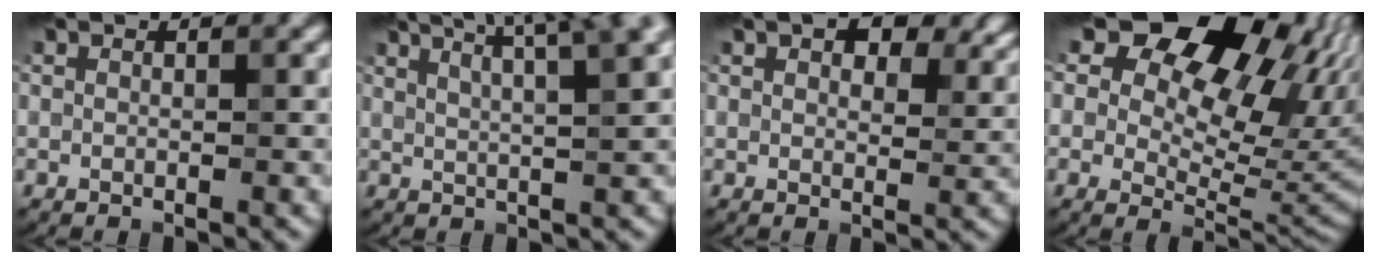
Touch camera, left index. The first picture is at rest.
{"total": 8.1, "force": [4.9, 2.0, 6.2], "torque": [-0.072, 0.045, 0.049]}
{"total": 9.0, "force": [5.8, 4.1, 5.6], "torque": [-0.068, 0.022, 0.073]}
{"total": 16.6, "force": [8.2, 10.0, 10.4], "torque": [-0.140, 0.052, 0.139]}